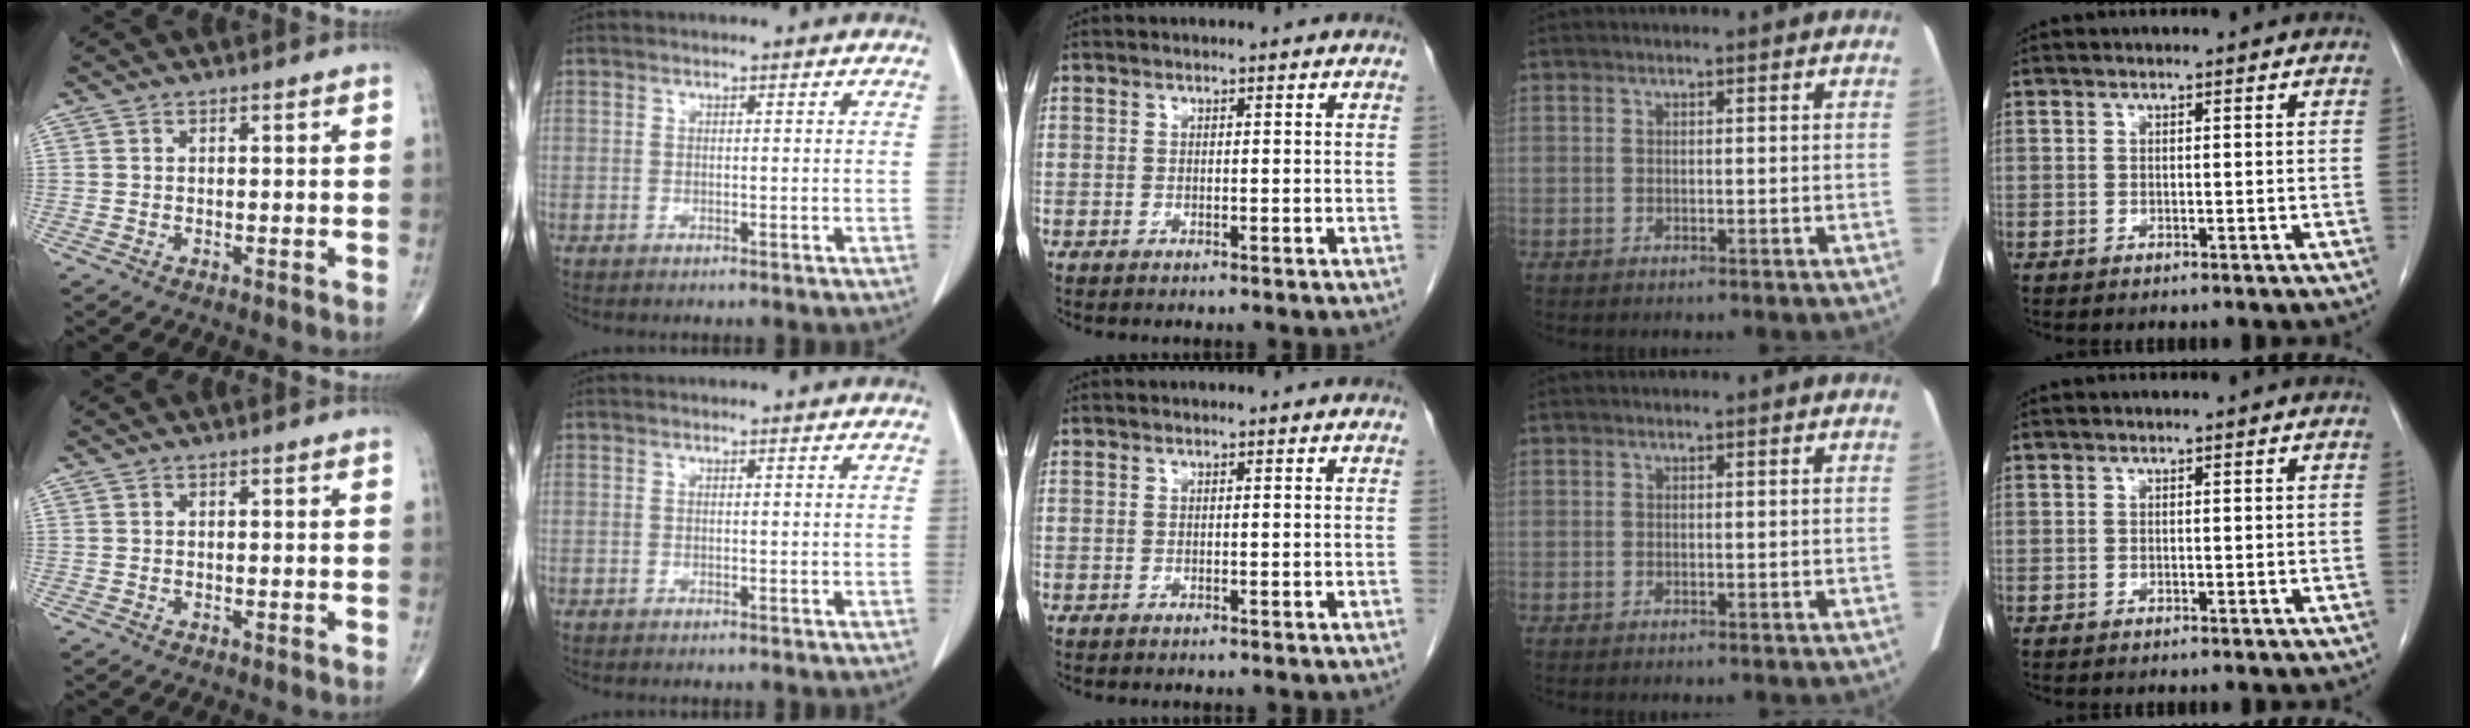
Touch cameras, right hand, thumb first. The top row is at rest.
{}